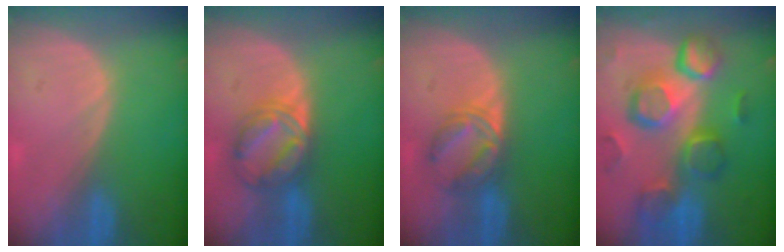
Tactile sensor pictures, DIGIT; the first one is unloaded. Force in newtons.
{"total": 6.6, "press": 6.6, "slide": 0.4}
{"total": 5.6, "press": 5.5, "slide": 1.1}
{"total": 12.4, "press": 10.8, "slide": 6.1}